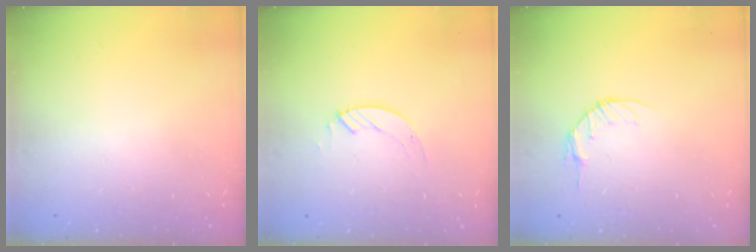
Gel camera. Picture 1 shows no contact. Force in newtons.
{"total": 2.1, "press": 2.1, "slide": 0.2}
{"total": 4.6, "press": 4.6, "slide": 0.6}